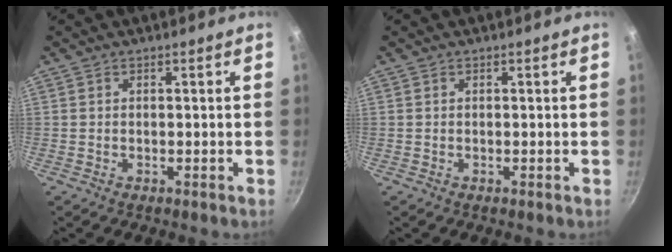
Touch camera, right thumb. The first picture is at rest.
{"total": 0.0}